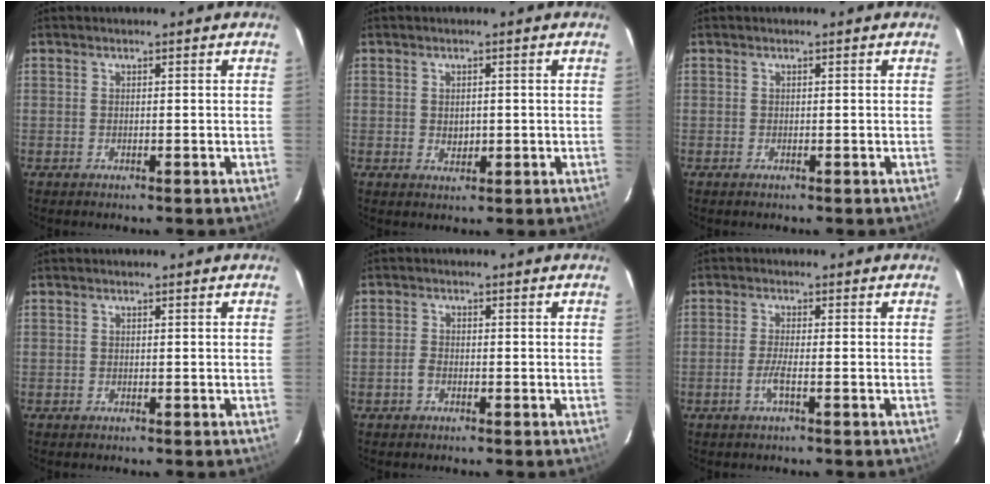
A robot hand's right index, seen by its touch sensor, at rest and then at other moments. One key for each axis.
{"total": 2.2, "fx": -0.1, "fy": 1.8, "fz": 1.3, "tx": -0.019, "ty": -0.001, "tz": 0.003}
{"total": 0.0}
{"total": 0.0}
{"total": 1.7, "fx": -1.0, "fy": 1.1, "fz": 1.0, "tx": -0.022, "ty": 0.004, "tz": -0.020}
{"total": 2.8, "fx": -1.3, "fy": -0.1, "fz": 2.4, "tx": -0.053, "ty": -0.003, "tz": -0.027}